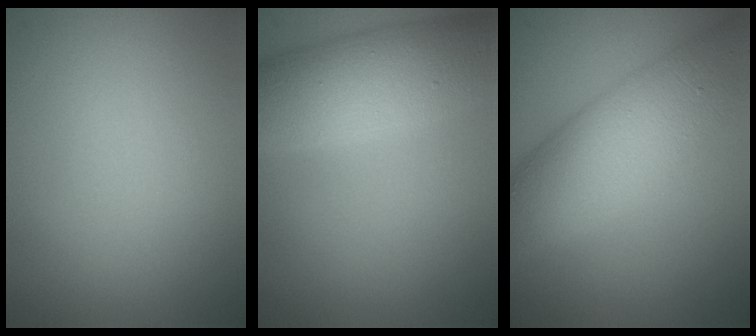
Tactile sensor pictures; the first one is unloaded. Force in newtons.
{"total": 7.4, "press": 7.4, "slide": 0.2}
{"total": 8.6, "press": 8.6, "slide": 0.2}